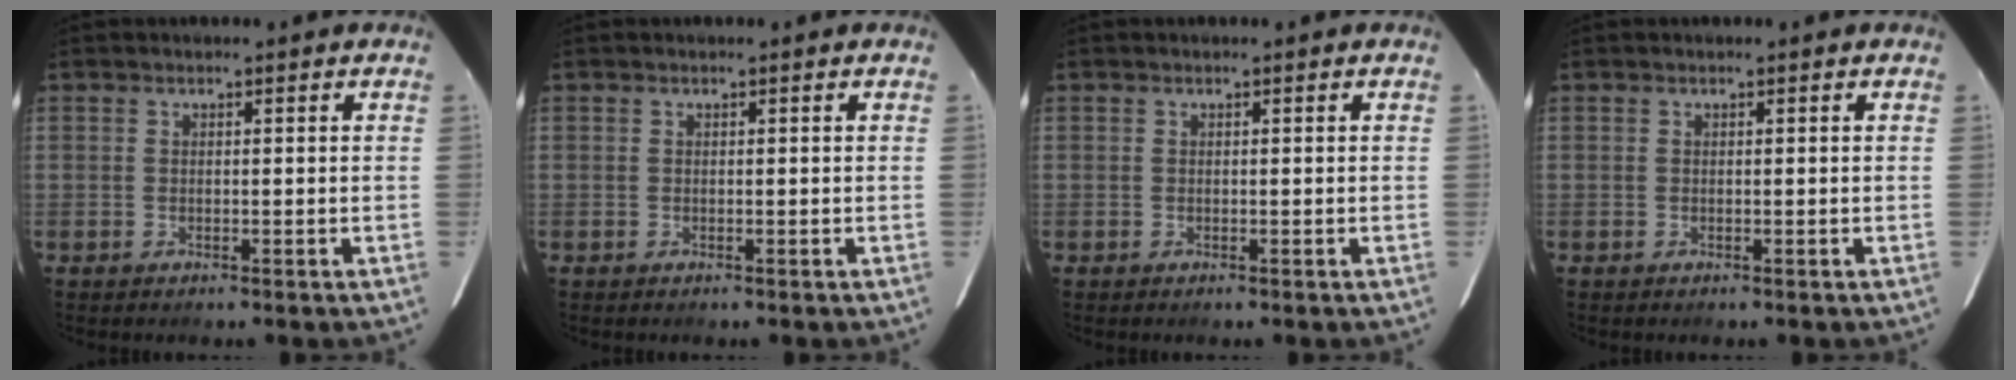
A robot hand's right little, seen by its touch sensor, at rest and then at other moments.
{"total": 0.0}
{"total": 0.0}
{"total": 0.0}